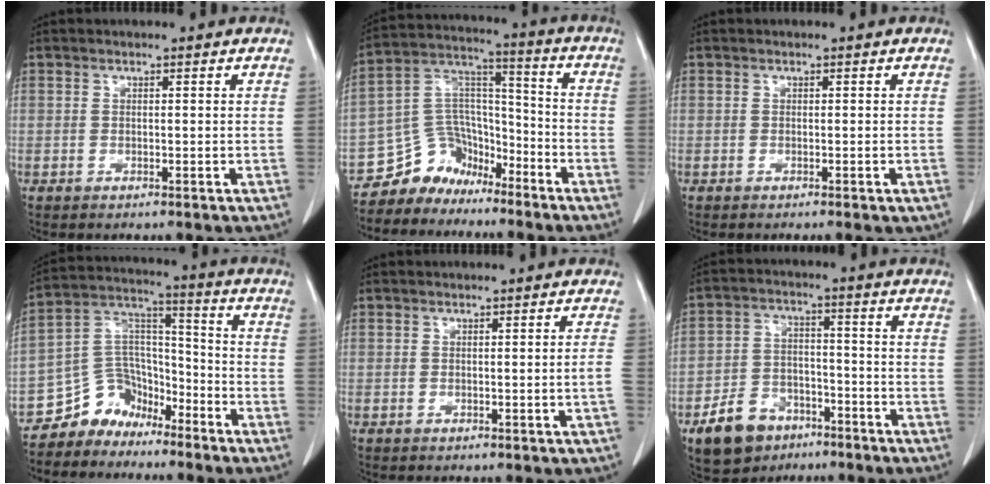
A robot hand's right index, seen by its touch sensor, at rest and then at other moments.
{"total": 9.9, "force": [-8.1, 5.7, 0.5], "torque": [-0.016, 0.063, -0.148]}
{"total": 1.0, "force": [-0.7, 0.1, 0.8], "torque": [-0.011, -0.004, -0.007]}
{"total": 9.2, "force": [-7.5, 5.3, 0.7], "torque": [-0.016, 0.056, -0.136]}
{"total": 1.2, "force": [-0.3, -0.3, 1.1], "torque": [-0.018, -0.002, -0.002]}
{"total": 9.5, "force": [-6.0, 6.2, 4.0], "torque": [-0.090, 0.008, -0.096]}